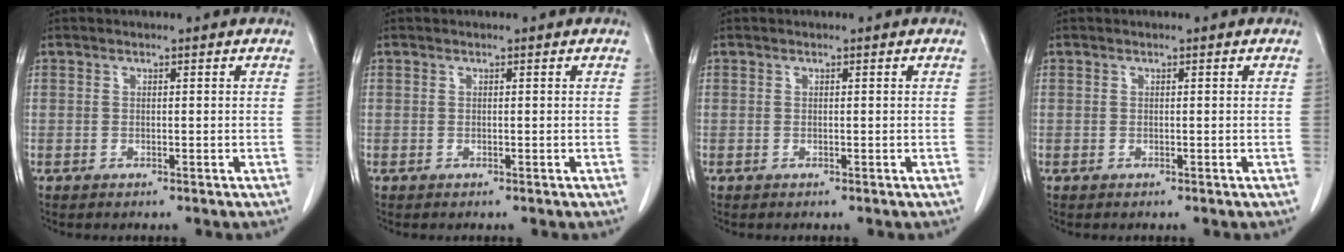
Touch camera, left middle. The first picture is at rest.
{"total": 0.0}
{"total": 0.0}
{"total": 0.0}